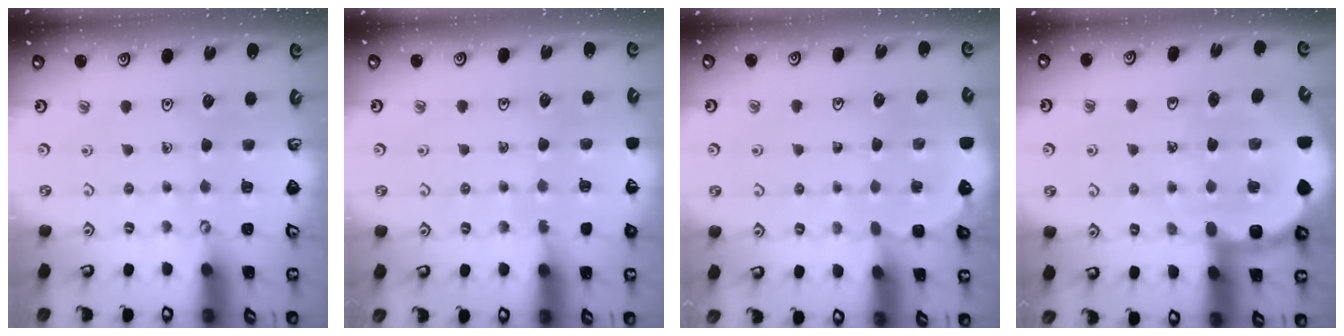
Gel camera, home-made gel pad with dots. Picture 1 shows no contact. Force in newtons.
{"total": 4.7, "press": 4.6, "slide": 0.8}
{"total": 3.1, "press": 3.1, "slide": 0.2}
{"total": 10.2, "press": 9.8, "slide": 2.7}